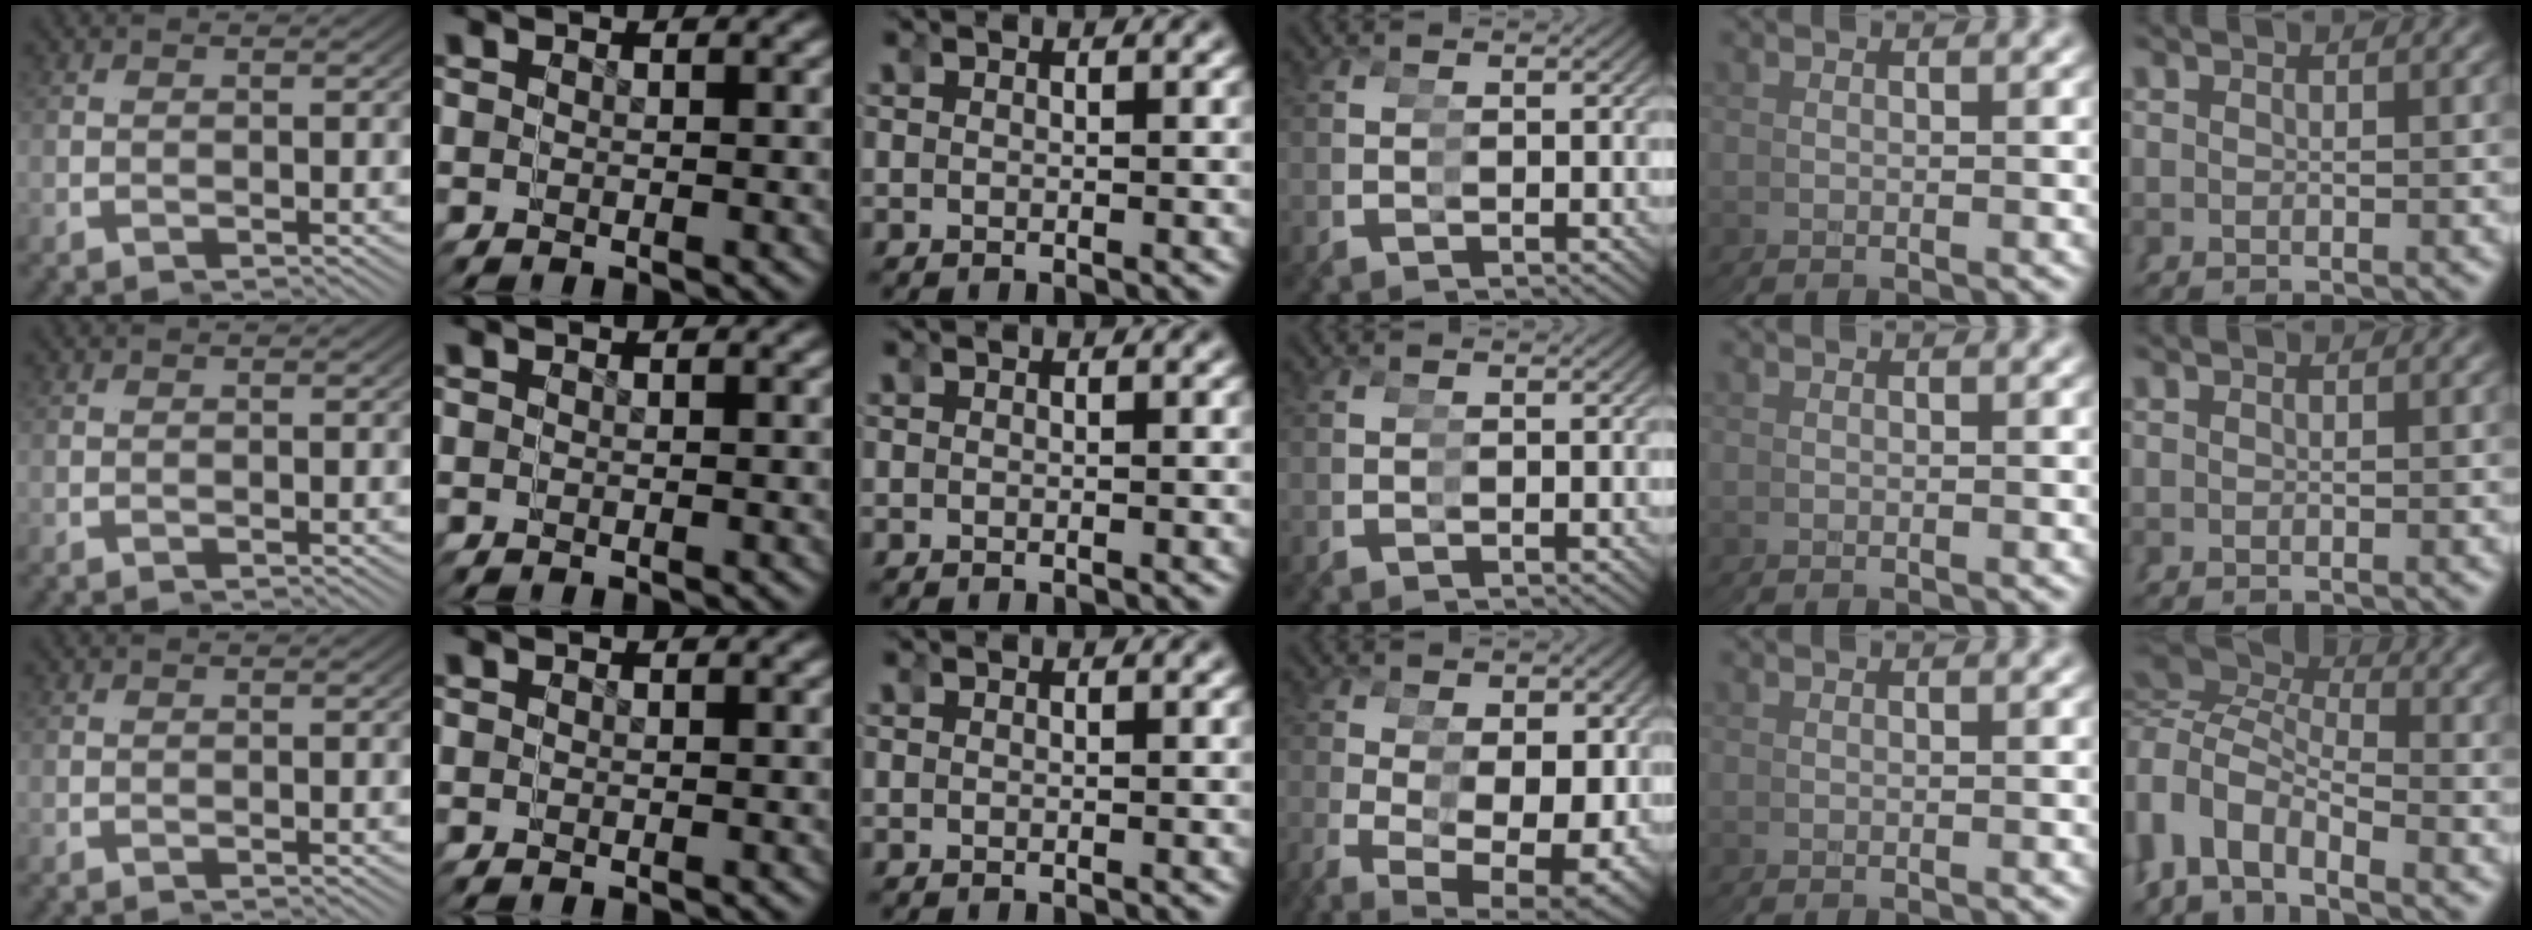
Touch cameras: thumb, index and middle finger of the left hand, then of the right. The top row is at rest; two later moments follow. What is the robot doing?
{"motion": "grasp_and_lifting", "object": "hoodie"}